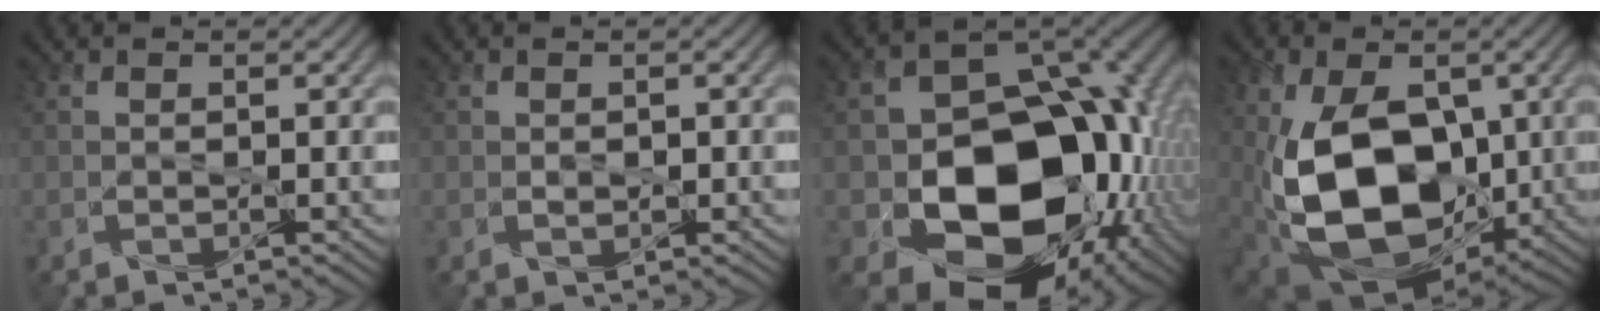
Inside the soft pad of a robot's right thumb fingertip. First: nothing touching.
{"total": 0.7, "force": [0.0, 0.2, 0.7], "torque": [-0.020, -0.002, 0.001]}
{"total": 18.2, "force": [-3.8, 13.1, 12.1], "torque": [-0.179, -0.062, -0.025]}
{"total": 17.4, "force": [-0.8, 10.6, 13.8], "torque": [-0.261, -0.037, -0.006]}